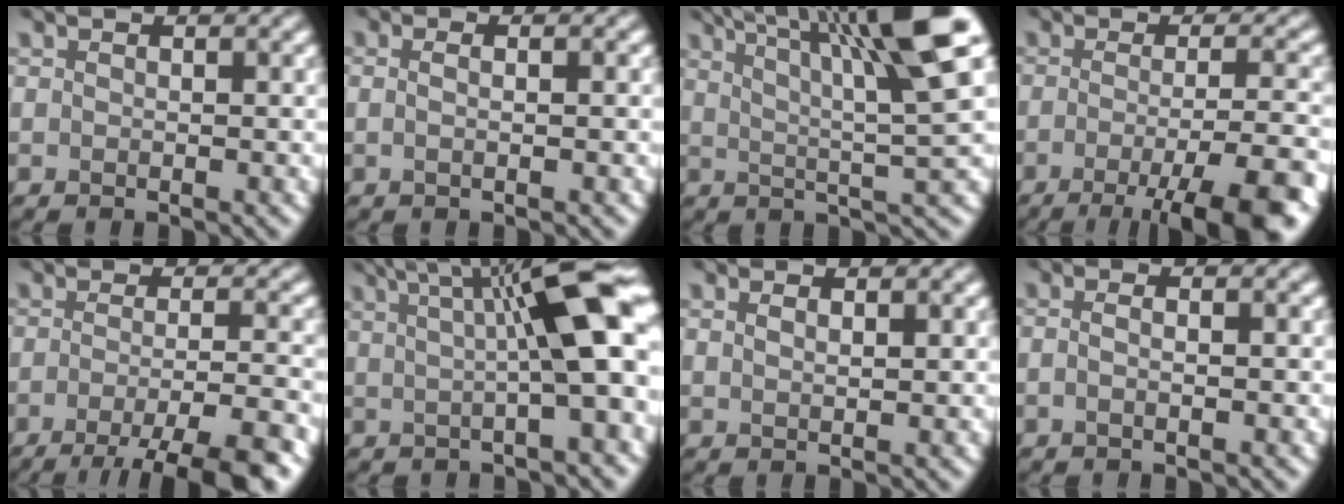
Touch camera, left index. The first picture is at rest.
{"total": 3.0, "force": [1.0, 1.5, 2.5], "torque": [-0.016, 0.017, -0.015]}
{"total": 11.0, "force": [5.0, 1.5, 9.6], "torque": [-0.137, 0.020, 0.078]}
{"total": 9.6, "force": [-4.7, 2.1, 8.1], "torque": [-0.104, -0.003, -0.067]}
{"total": 8.0, "force": [-4.8, 1.5, 6.2], "torque": [-0.084, 0.002, -0.072]}
{"total": 10.1, "force": [2.7, 2.0, 9.6], "torque": [-0.124, 0.021, 0.038]}
{"total": 1.2, "force": [0.7, 0.3, 0.9], "torque": [-0.021, 0.001, 0.016]}
{"total": 3.2, "force": [0.5, 1.6, 2.8], "torque": [-0.019, 0.007, -0.024]}